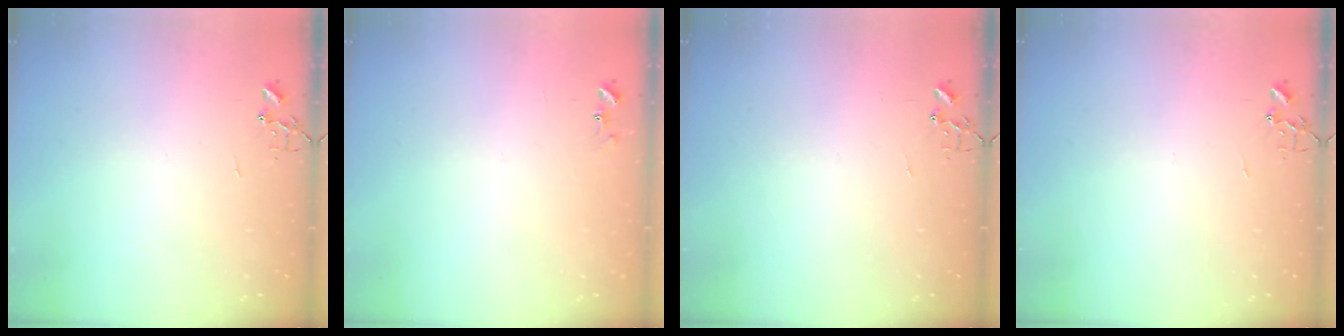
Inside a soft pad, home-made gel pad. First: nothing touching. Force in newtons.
{"total": 6.0, "press": 5.9, "slide": 0.6}
{"total": 0.0}
{"total": 0.0}